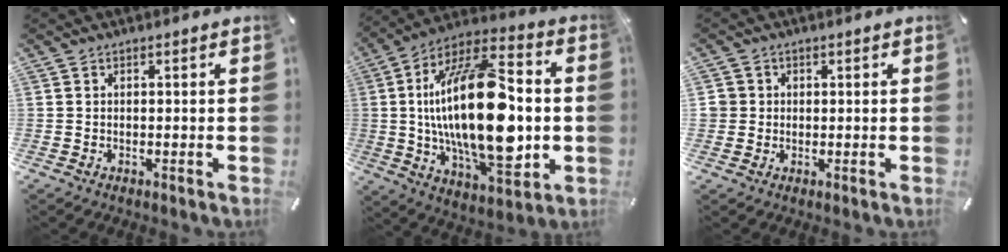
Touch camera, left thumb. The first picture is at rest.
{"total": 32.0, "force": [-0.9, 15.3, 28.1], "torque": [-0.540, -0.017, -0.020]}
{"total": 3.1, "force": [0.4, 3.0, 0.2], "torque": [-0.007, 0.006, 0.007]}